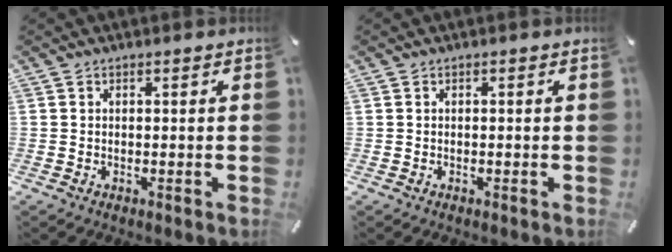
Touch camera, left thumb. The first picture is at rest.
{"total": 0.0}